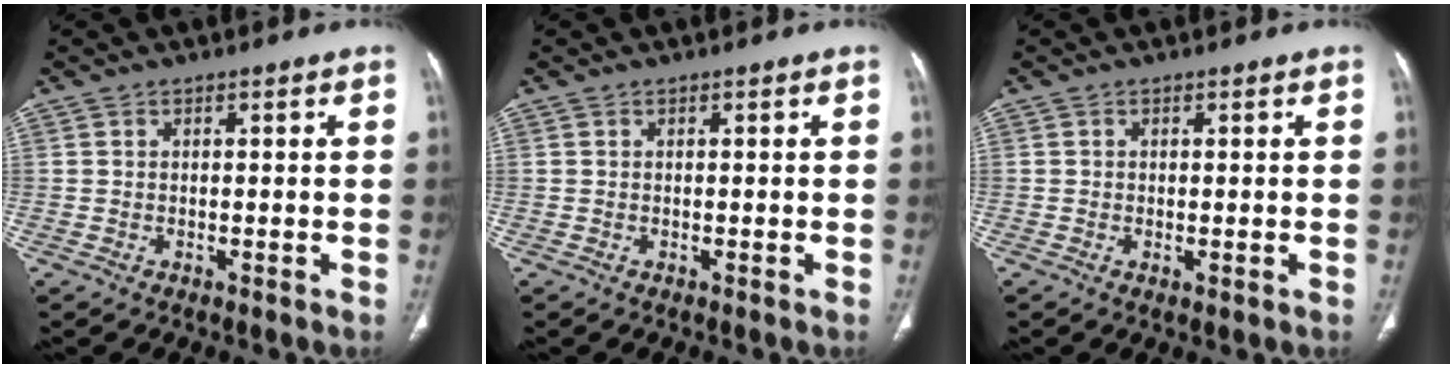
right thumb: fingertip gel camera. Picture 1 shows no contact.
{"total": 0.0}
{"total": 0.9, "force": [-0.2, 0.3, 0.8], "torque": [-0.019, -0.005, -0.003]}